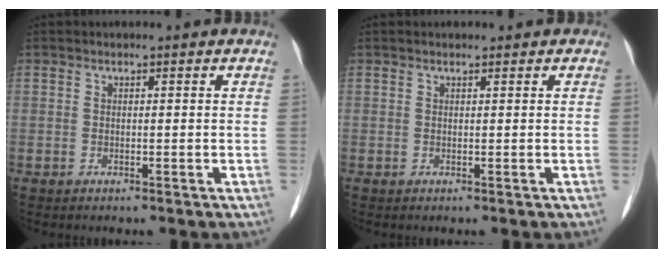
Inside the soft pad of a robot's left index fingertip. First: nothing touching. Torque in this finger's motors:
{"motor_torque": [0.37, -0.31, 0.00, 0.00]}